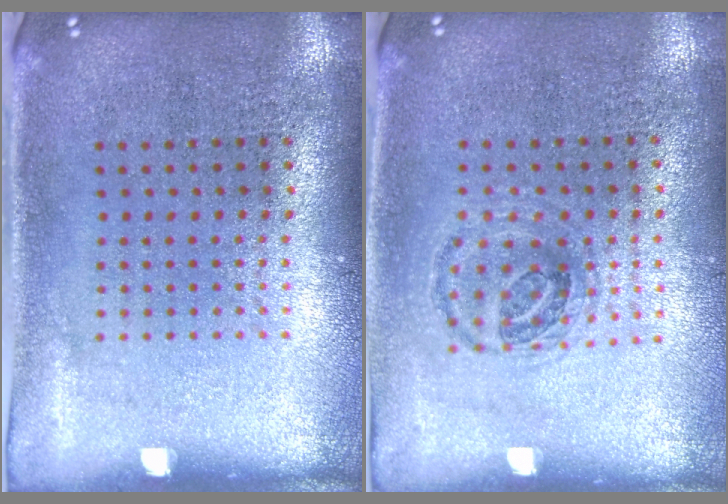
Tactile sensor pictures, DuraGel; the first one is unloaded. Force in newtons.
{"total": 1.0, "press": 0.9, "slide": 0.2}